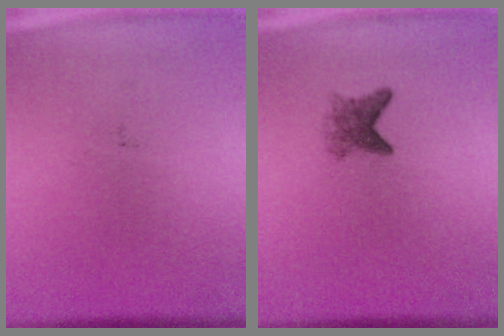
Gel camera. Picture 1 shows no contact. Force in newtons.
{"total": 2.9}